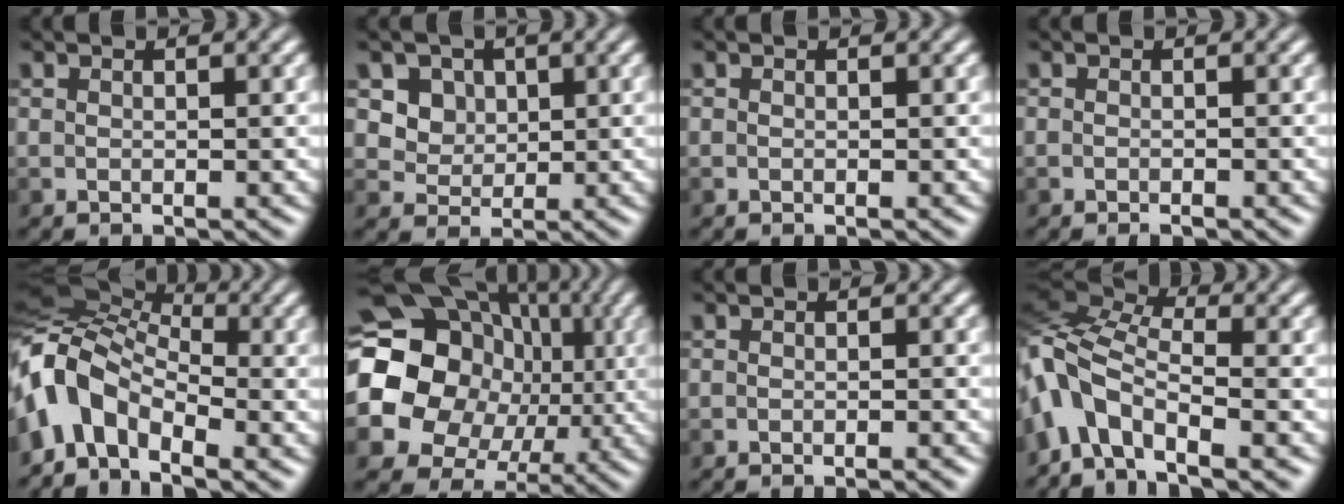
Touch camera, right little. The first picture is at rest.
{"total": 3.9, "force": [1.5, 3.3, 1.6], "torque": [-0.034, -0.010, 0.038]}
{"total": 0.0}
{"total": 0.7, "force": [-0.5, 0.2, 0.4], "torque": [-0.003, -0.003, -0.009]}
{"total": 8.2, "force": [-2.6, 5.2, 5.7], "torque": [-0.104, 0.015, -0.071]}
{"total": 20.6, "force": [0.4, 18.9, 8.2], "torque": [-0.179, 0.016, -0.035]}
{"total": 1.2, "force": [-1.1, 0.1, 0.5], "torque": [-0.004, -0.003, -0.017]}
{"total": 7.9, "force": [-3.4, 3.6, 6.2], "torque": [-0.122, 0.016, -0.083]}